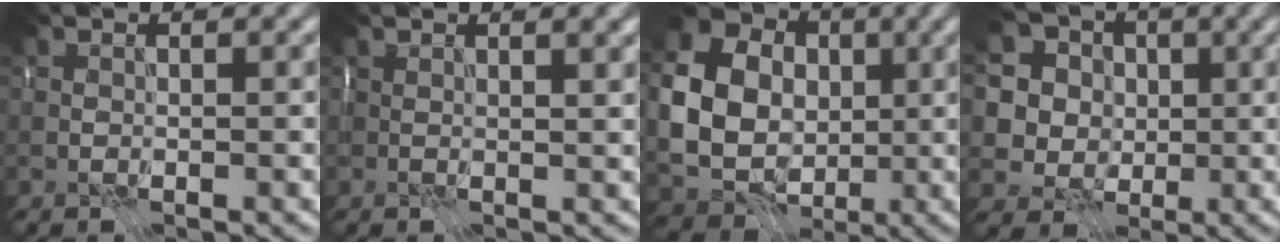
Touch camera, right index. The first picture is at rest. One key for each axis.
{"total": 2.6, "fx": 1.4, "fy": 0.7, "fz": 2.1, "tx": -0.016, "ty": 0.005, "tz": 0.010}
{"total": 13.6, "fx": 1.2, "fy": 12.0, "fz": 6.4, "tx": -0.159, "ty": 0.000, "tz": 0.010}
{"total": 8.7, "fx": 3.1, "fy": 7.3, "fz": 3.5, "tx": -0.076, "ty": 0.010, "tz": 0.042}